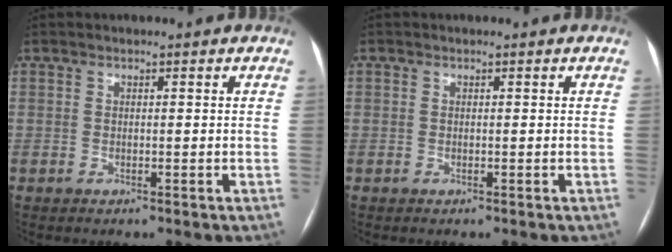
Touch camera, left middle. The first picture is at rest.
{"total": 0.0}